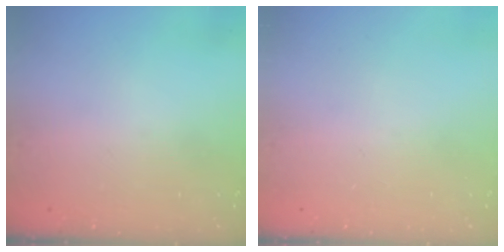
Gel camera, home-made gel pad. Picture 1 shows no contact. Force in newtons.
{"total": 0.0}